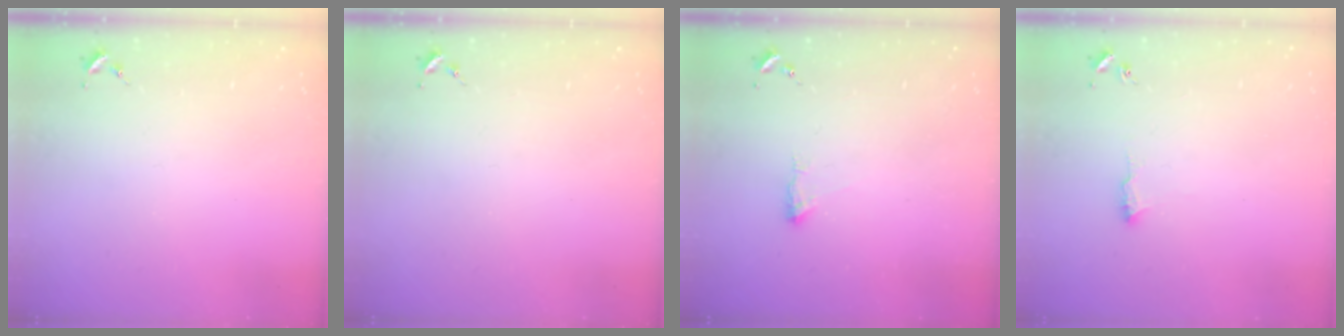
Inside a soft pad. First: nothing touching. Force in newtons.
{"total": 0.0}
{"total": 3.7, "press": 3.7, "slide": 0.7}
{"total": 7.4, "press": 7.3, "slide": 0.7}